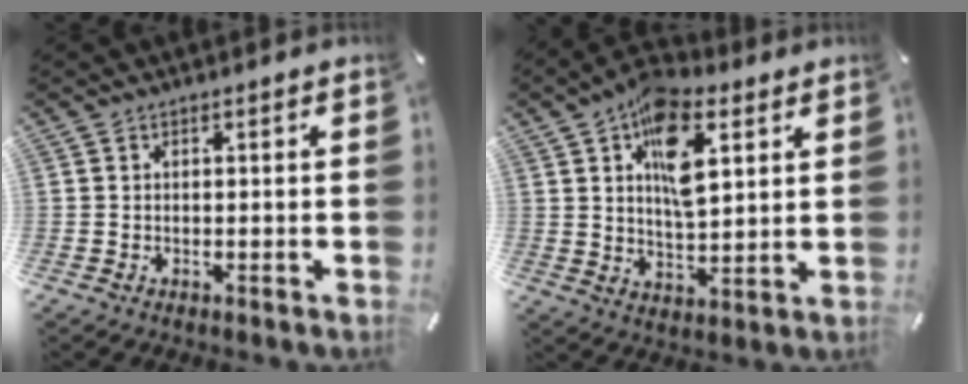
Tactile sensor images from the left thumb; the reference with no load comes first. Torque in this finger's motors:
{"motor_torque": [2.38, 2.63, 1.53, -0.93, 0.53]}